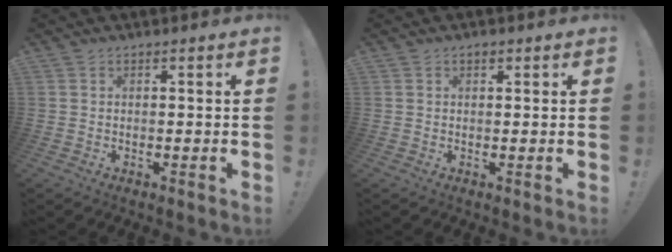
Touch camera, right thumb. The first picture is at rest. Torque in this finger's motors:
{"motor_torque": [-0.10, 0.24, 0.09, -0.10, 0.00]}